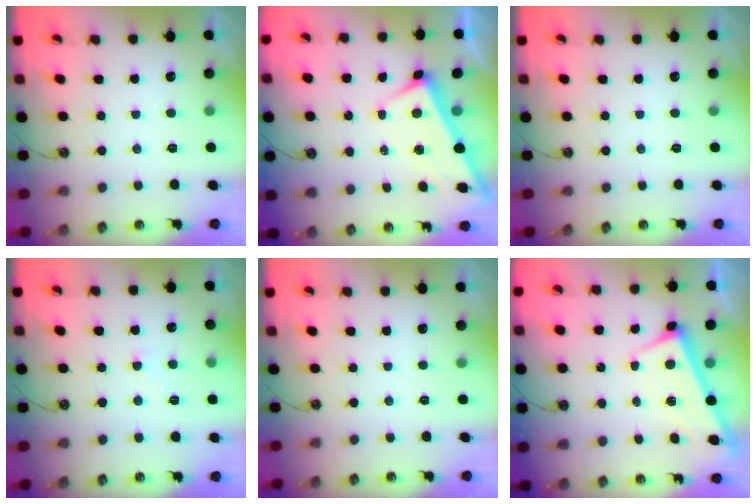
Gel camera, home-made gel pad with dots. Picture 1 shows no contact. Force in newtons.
{"total": 2.7, "press": 2.7, "slide": 0.2}
{"total": 0.0}
{"total": 3.6, "press": 3.5, "slide": 0.4}
{"total": 0.0}
{"total": 2.8, "press": 2.7, "slide": 0.5}